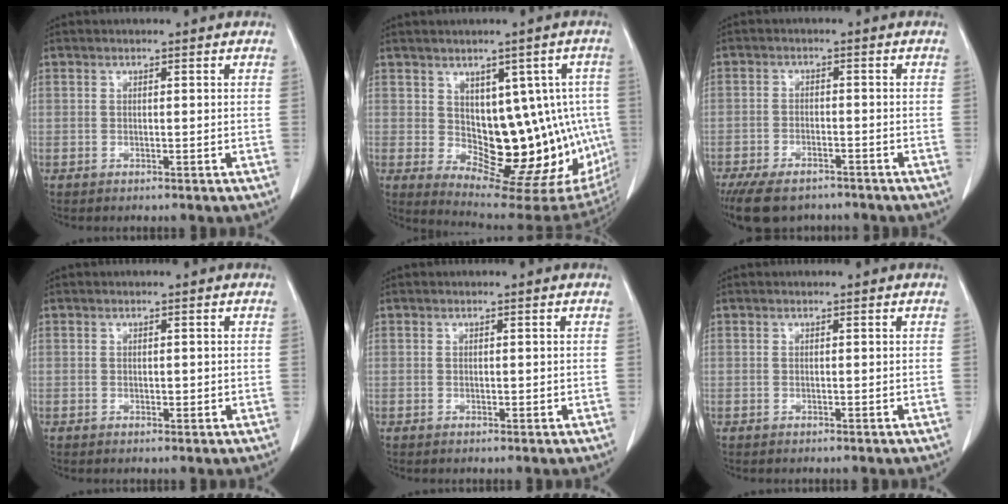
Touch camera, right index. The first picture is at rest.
{"total": 15.6, "force": [-0.3, 8.4, 13.1], "torque": [-0.146, 0.012, 0.018]}
{"total": 9.9, "force": [-7.7, 4.2, 4.6], "torque": [-0.084, -0.008, -0.120]}
{"total": 1.0, "force": [0.0, 0.7, 0.8], "torque": [-0.009, -0.001, 0.001]}
{"total": 0.7, "force": [0.0, 0.5, 0.5], "torque": [-0.007, -0.001, 0.002]}
{"total": 0.0}